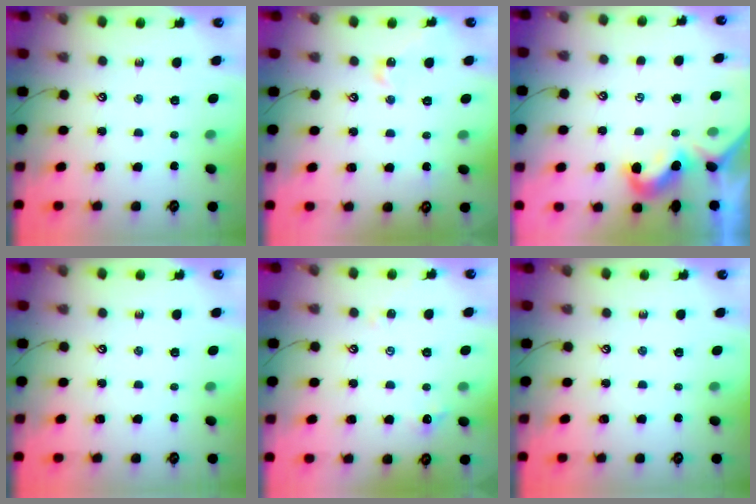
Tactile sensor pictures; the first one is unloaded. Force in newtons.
{"total": 5.1, "press": 5.1, "slide": 0.2}
{"total": 2.1, "press": 2.0, "slide": 0.6}
{"total": 0.0}
{"total": 1.9, "press": 1.8, "slide": 0.5}
{"total": 0.0}